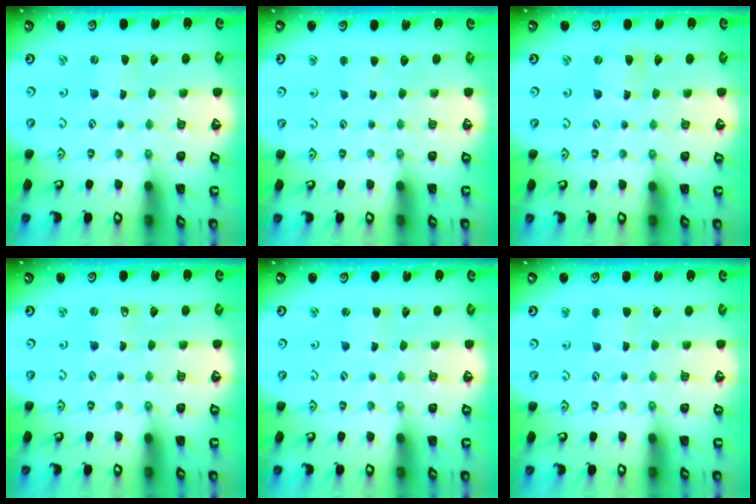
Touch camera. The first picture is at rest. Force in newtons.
{"total": 1.5, "press": 1.5, "slide": 0.3}
{"total": 0.0}
{"total": 0.0}
{"total": 1.7, "press": 1.7, "slide": 0.4}
{"total": 2.6, "press": 2.6, "slide": 0.3}